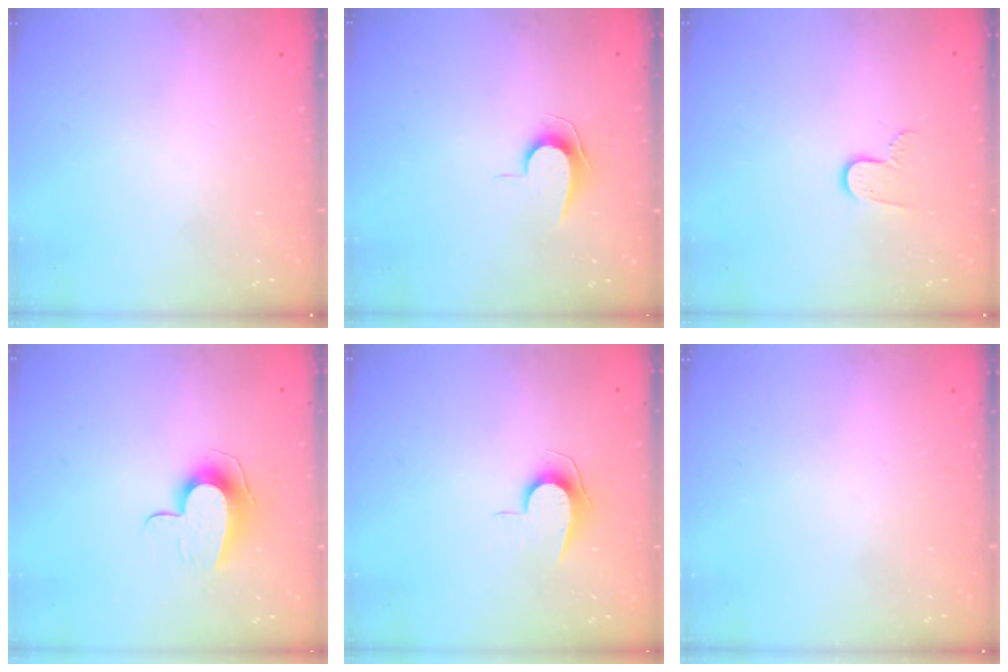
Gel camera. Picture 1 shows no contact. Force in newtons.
{"total": 6.9, "press": 6.8, "slide": 0.7}
{"total": 6.1, "press": 6.1, "slide": 0.6}
{"total": 9.4, "press": 9.4, "slide": 0.6}
{"total": 6.8, "press": 6.8, "slide": 0.7}
{"total": 0.0}